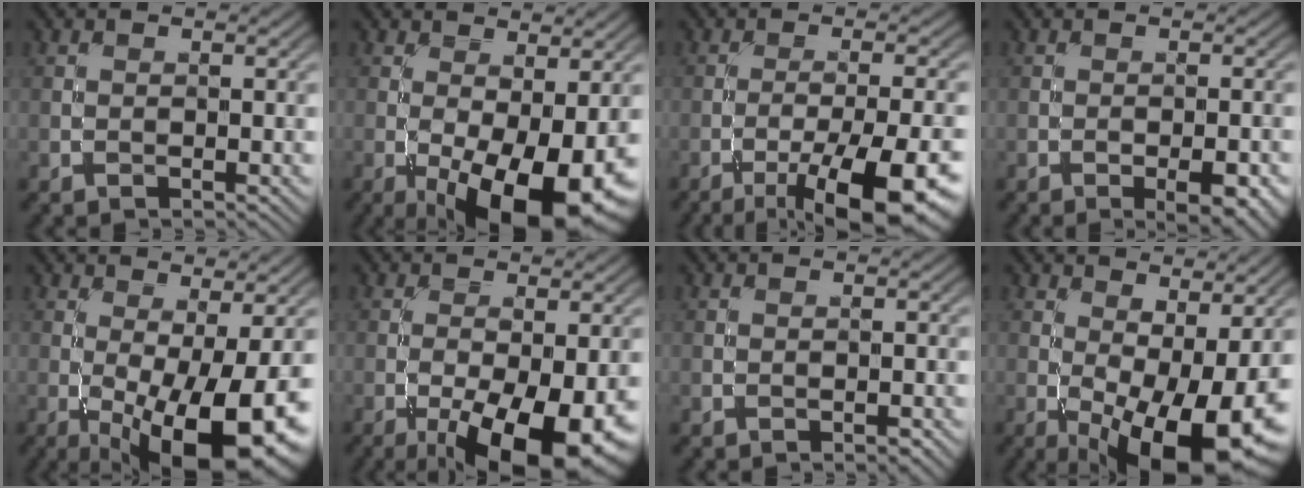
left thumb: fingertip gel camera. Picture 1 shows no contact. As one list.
[{"total": 12.9, "force": [-4.4, 5.0, 11.0], "torque": [-0.165, -0.022, -0.057]}, {"total": 13.4, "force": [-7.5, 3.4, 10.6], "torque": [-0.158, -0.007, -0.105]}, {"total": 5.2, "force": [-2.4, 1.9, 4.2], "torque": [-0.056, 0.006, -0.024]}, {"total": 14.1, "force": [-4.2, 4.3, 12.8], "torque": [-0.188, -0.009, -0.057]}, {"total": 13.3, "force": [-5.9, 4.8, 11.0], "torque": [-0.164, -0.019, -0.082]}, {"total": 1.0, "force": [-0.6, 0.3, 0.8], "torque": [-0.010, 0.002, -0.010]}, {"total": 14.5, "force": [-3.5, 5.4, 12.9], "torque": [-0.191, -0.010, -0.040]}]